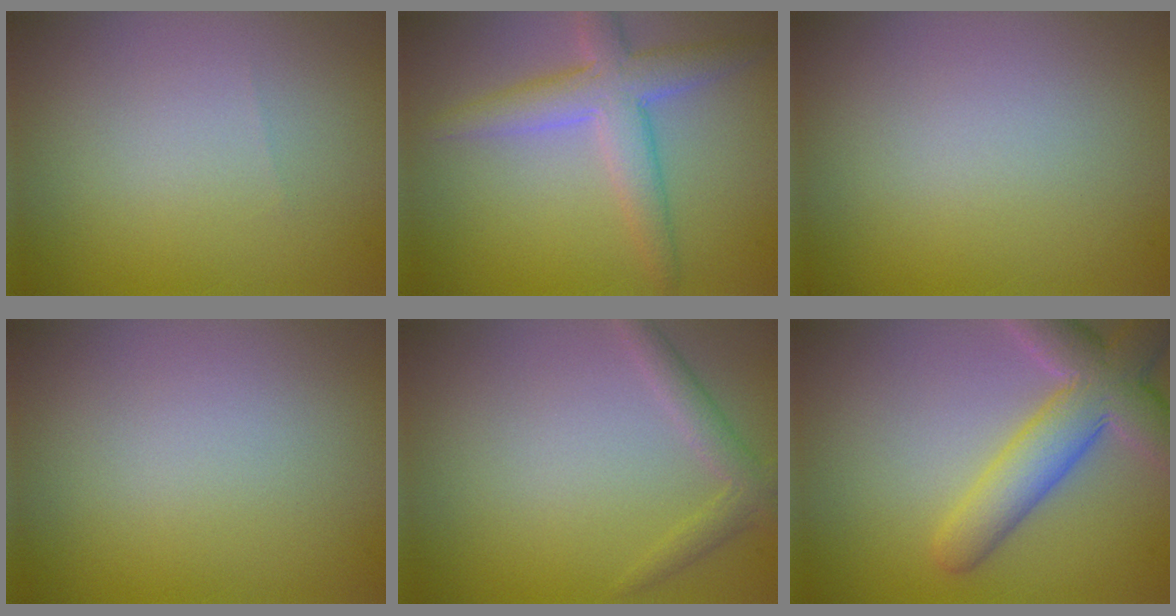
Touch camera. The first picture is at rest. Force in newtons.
{"total": 4.6, "press": 4.6, "slide": 0.4}
{"total": 0.0}
{"total": 0.0}
{"total": 2.0, "press": 2.0, "slide": 0.1}
{"total": 6.5, "press": 6.5, "slide": 0.4}